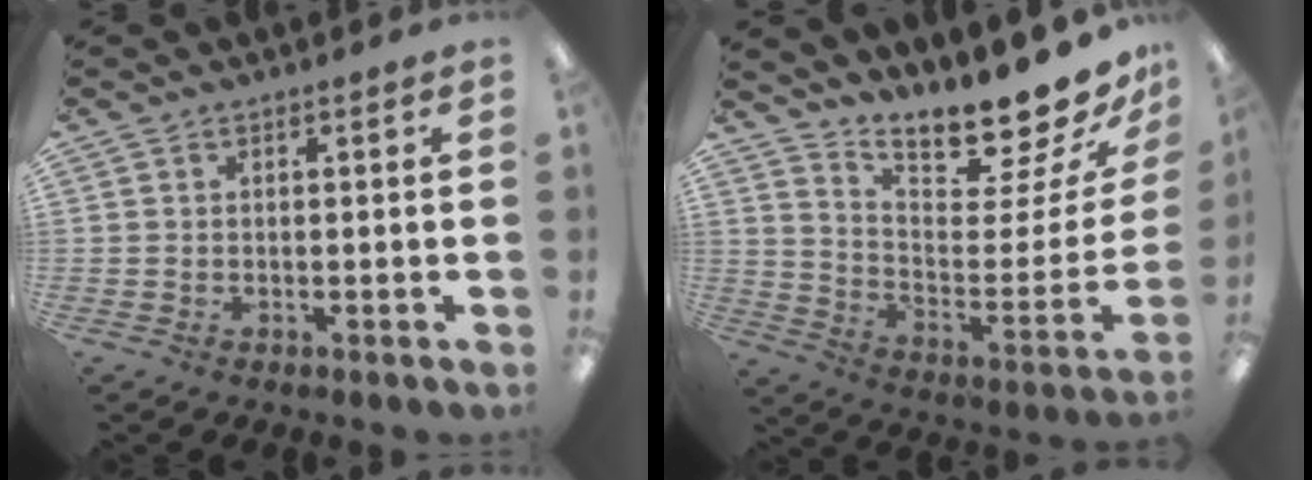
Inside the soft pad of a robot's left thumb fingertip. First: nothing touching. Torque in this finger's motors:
{"motor_torque": [0.33, 0.20, 0.81, -1.96, 0.07]}